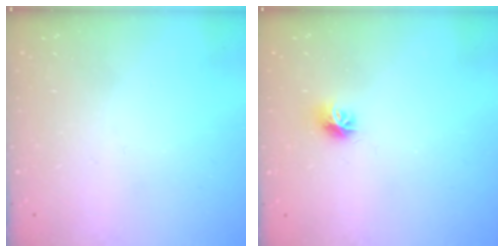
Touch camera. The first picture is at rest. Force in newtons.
{"total": 7.4, "press": 7.3, "slide": 0.6}